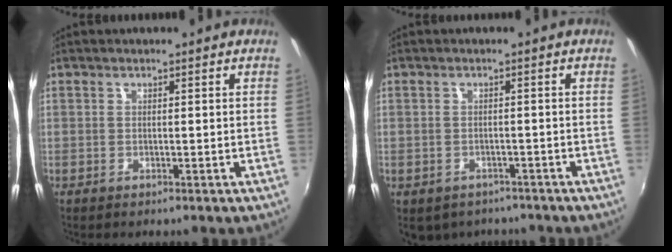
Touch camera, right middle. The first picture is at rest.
{"total": 6.1, "force": [-4.3, 3.7, 2.2], "torque": [-0.052, -0.022, -0.052]}